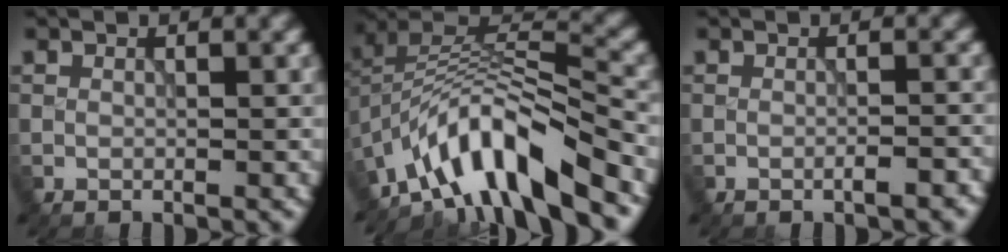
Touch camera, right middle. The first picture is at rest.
{"total": 10.4, "force": [-6.6, 3.1, 7.5], "torque": [-0.117, 0.012, -0.124]}
{"total": 2.2, "force": [-1.0, 0.7, 1.8], "torque": [-0.018, 0.008, -0.016]}